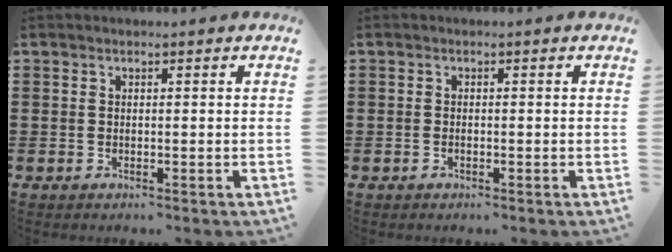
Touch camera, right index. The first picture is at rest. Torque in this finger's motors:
{"motor_torque": [-0.68, 0.97, -0.03, -0.01]}